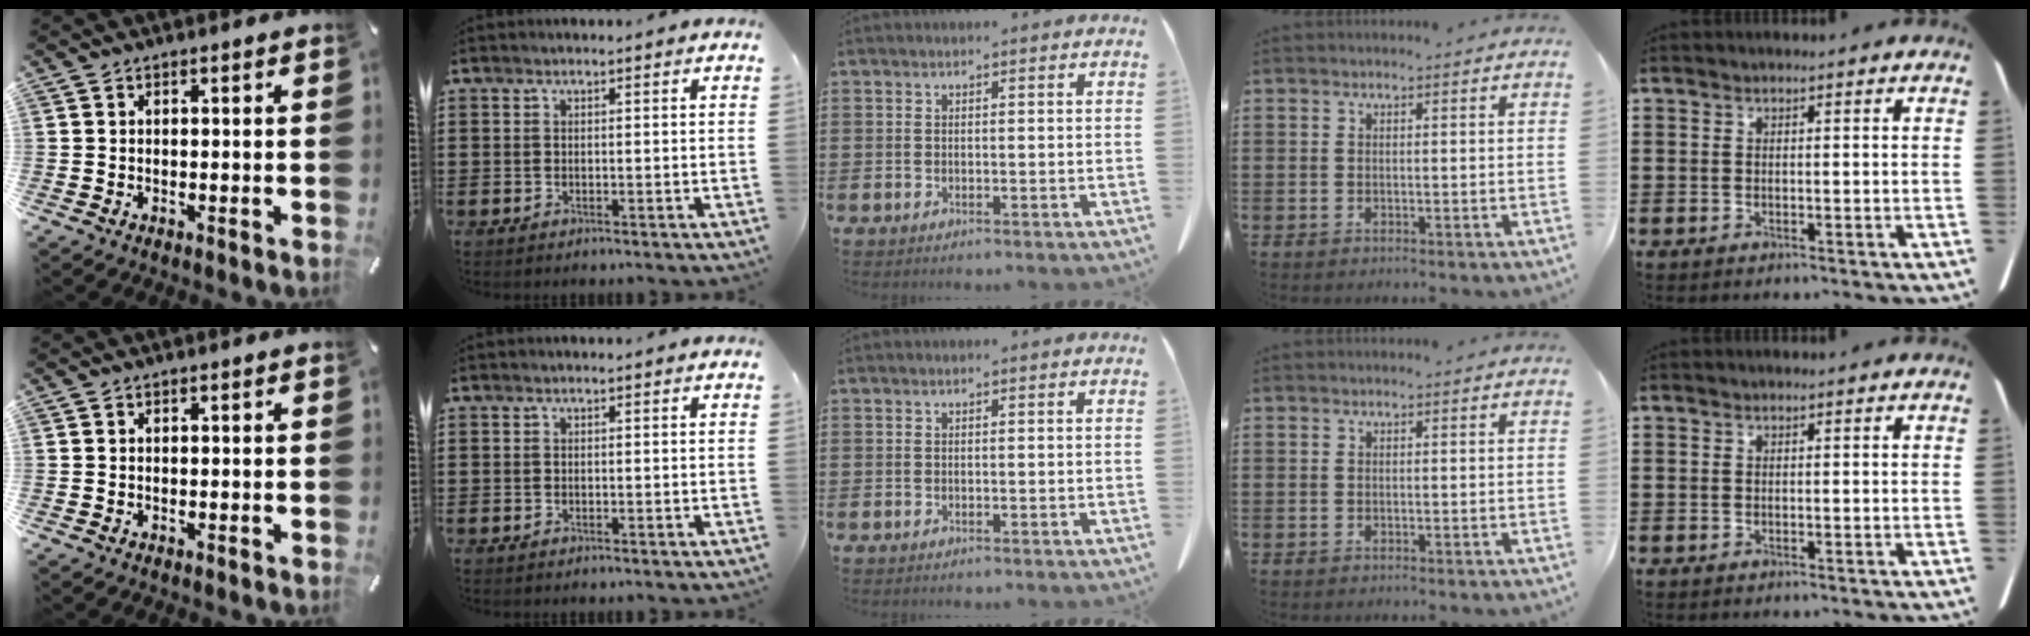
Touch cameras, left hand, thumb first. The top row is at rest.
{}